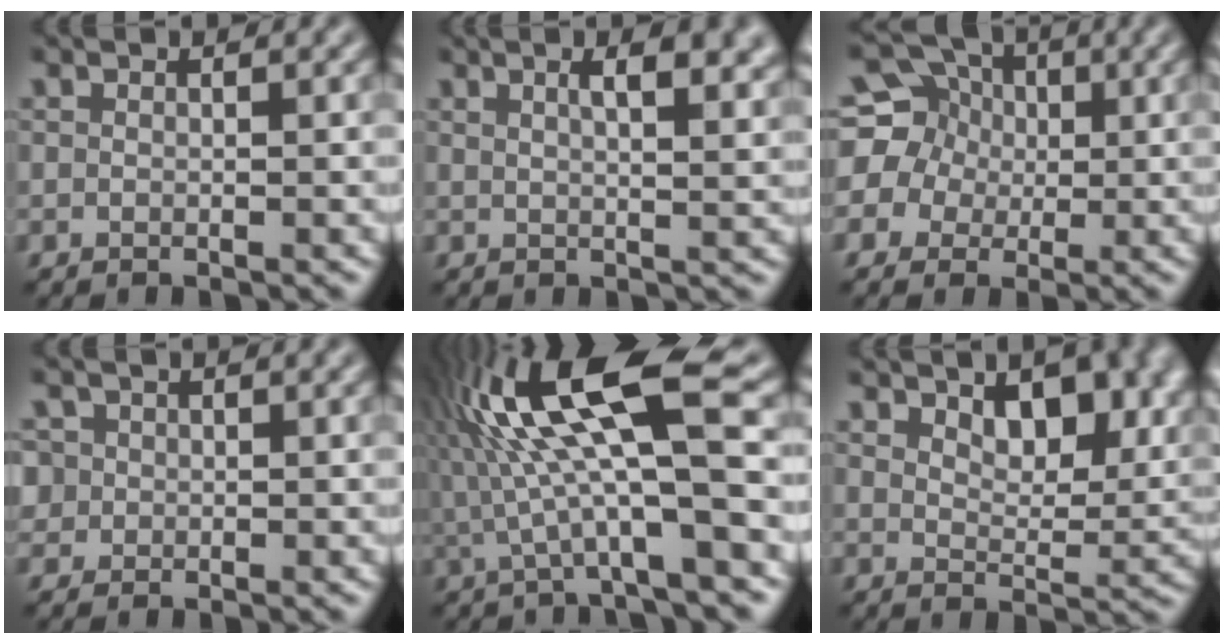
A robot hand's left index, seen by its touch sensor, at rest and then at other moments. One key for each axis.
{"total": 6.6, "fx": 3.1, "fy": 2.9, "fz": 5.1, "tx": -0.034, "ty": 0.027, "tz": 0.020}
{"total": 9.4, "fx": 2.3, "fy": 8.4, "fz": 3.5, "tx": -0.097, "ty": 0.040, "tz": 0.026}
{"total": 2.3, "fx": 0.5, "fy": 2.2, "fz": 0.6, "tx": -0.015, "ty": 0.007, "tz": 0.012}
{"total": 12.0, "fx": 1.1, "fy": 2.6, "fz": 11.7, "tx": -0.224, "ty": 0.020, "tz": 0.021}
{"total": 6.2, "fx": 3.3, "fy": 3.2, "fz": 4.2, "tx": -0.070, "ty": -0.010, "tz": 0.051}